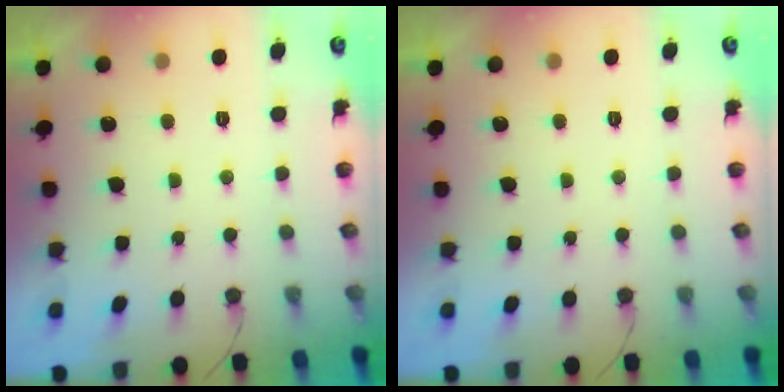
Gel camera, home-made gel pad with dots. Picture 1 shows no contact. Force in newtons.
{"total": 0.0}